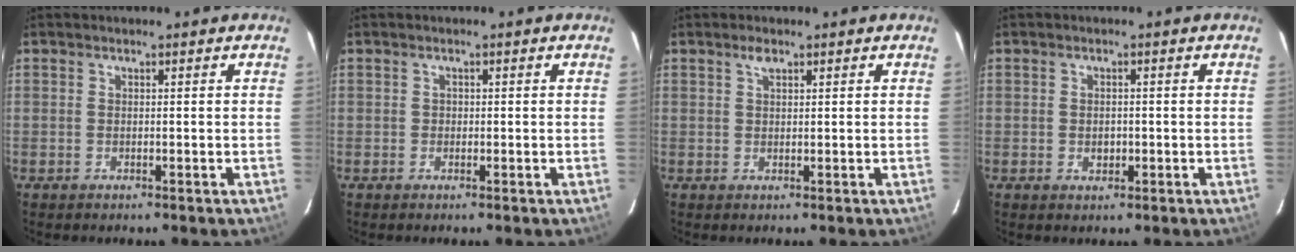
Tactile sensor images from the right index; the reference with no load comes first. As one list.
[{"total": 0.7, "force": [-0.2, 0.6, 0.0], "torque": [0.003, 0.001, -0.005]}, {"total": 1.6, "force": [1.0, 0.8, 1.0], "torque": [-0.018, 0.005, 0.017]}, {"total": 2.1, "force": [-0.4, 1.7, 1.2], "torque": [-0.017, 0.002, -0.005]}]